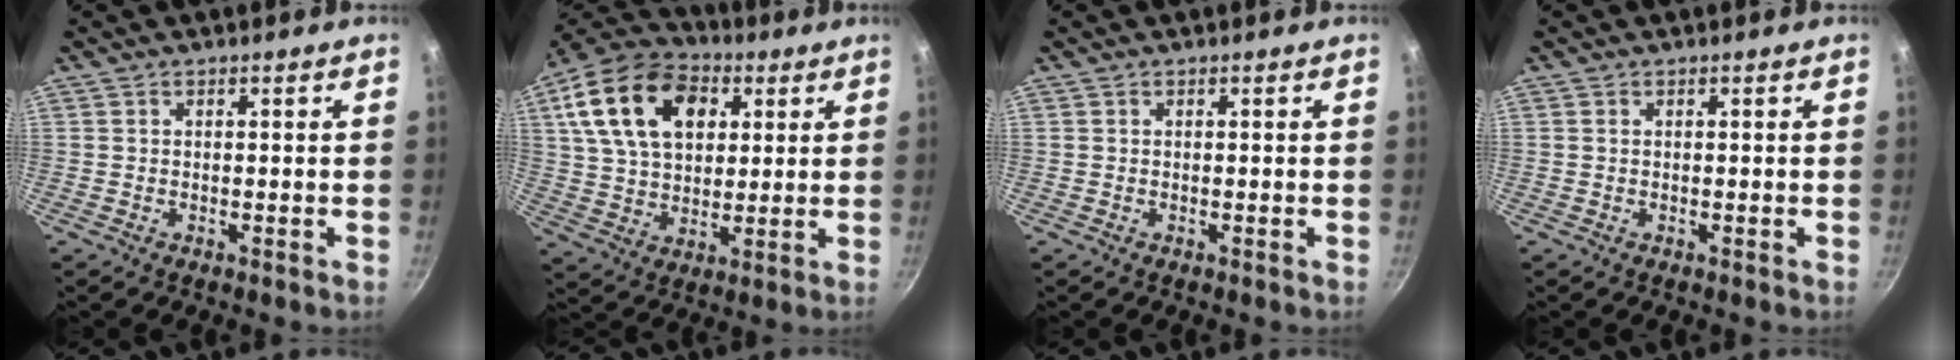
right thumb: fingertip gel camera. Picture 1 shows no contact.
{"total": 20.7, "force": [7.0, 13.8, 13.8], "torque": [-0.227, 0.003, 0.113]}
{"total": 0.0}
{"total": 0.0}